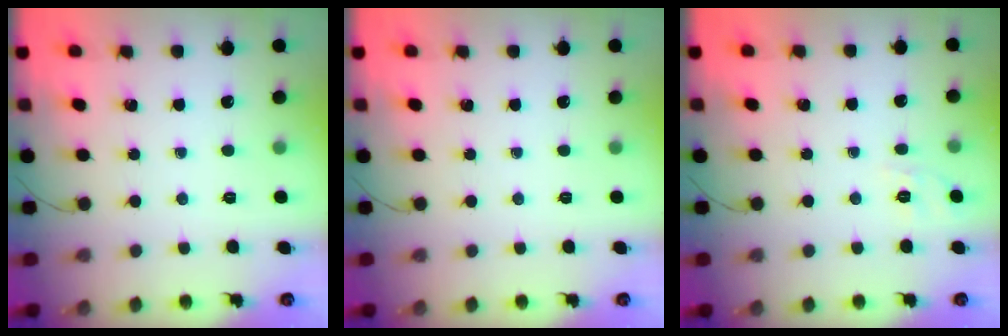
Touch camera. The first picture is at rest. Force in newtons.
{"total": 0.0}
{"total": 1.6, "press": 0.0, "slide": 1.6}